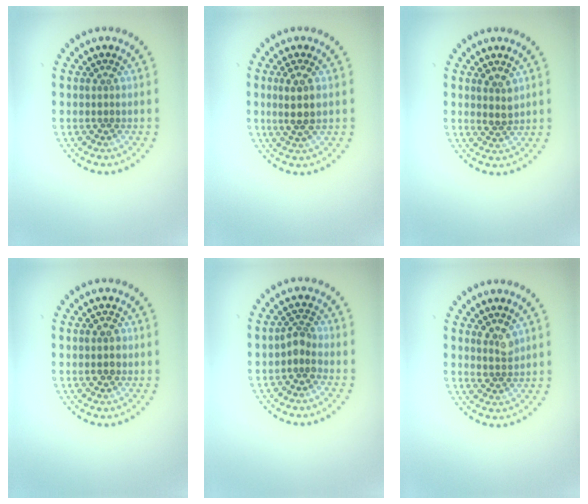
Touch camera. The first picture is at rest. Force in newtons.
{"total": 2.5, "press": 2.3, "slide": 1.0}
{"total": 1.5, "press": 1.2, "slide": 0.9}
{"total": 1.5, "press": 1.5, "slide": 0.2}
{"total": 1.8, "press": 1.4, "slide": 1.1}
{"total": 1.6, "press": 1.4, "slide": 0.9}